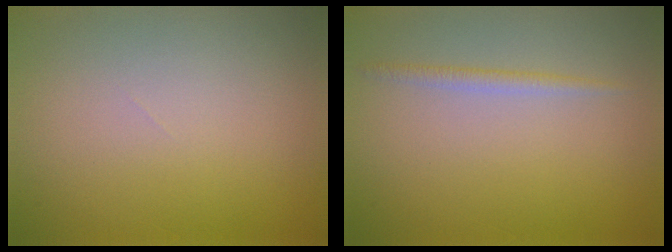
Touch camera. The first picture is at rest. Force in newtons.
{"total": 1.2, "press": 1.2, "slide": 0.0}